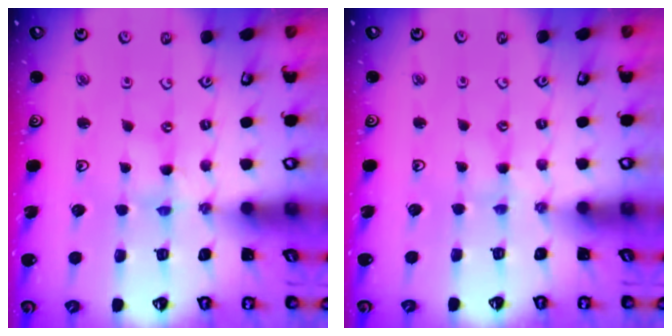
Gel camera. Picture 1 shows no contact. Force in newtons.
{"total": 0.7, "press": 0.7, "slide": 0.2}